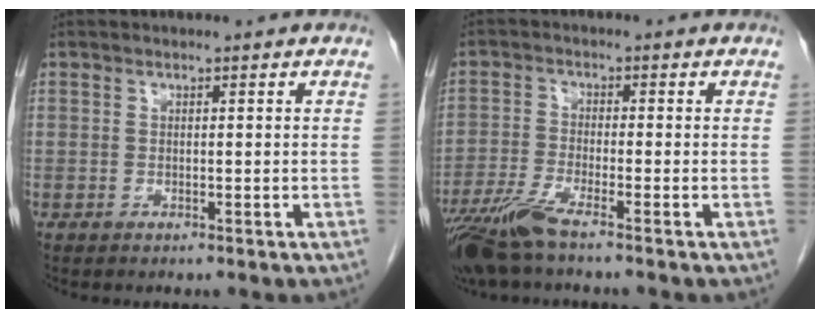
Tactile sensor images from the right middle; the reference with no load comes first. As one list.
[{"total": 6.6, "force": [-5.0, 0.0, 4.4], "torque": [-0.094, -0.020, -0.100]}]